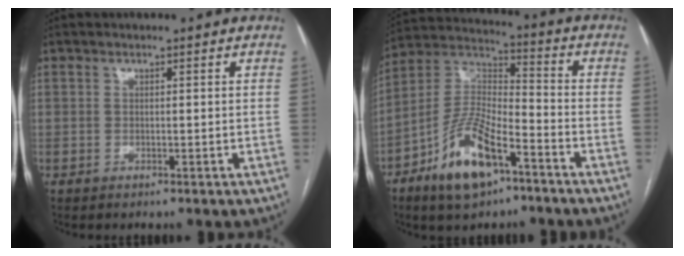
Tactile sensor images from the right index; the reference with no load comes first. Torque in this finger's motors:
{"motor_torque": [1.09, -1.05, 0.72, 0.16]}